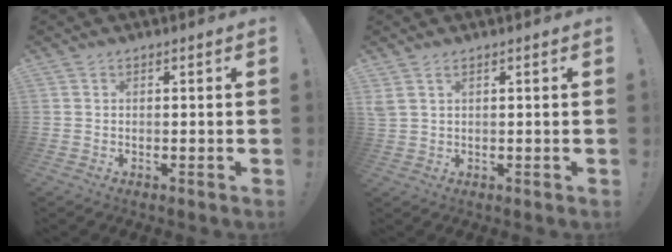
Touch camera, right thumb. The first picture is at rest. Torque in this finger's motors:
{"motor_torque": [-0.02, 0.03, 0.20, 0.17, 0.00]}